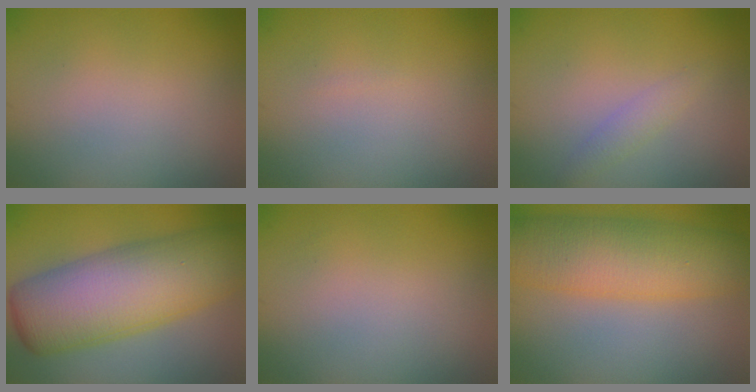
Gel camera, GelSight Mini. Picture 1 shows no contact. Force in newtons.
{"total": 0.0}
{"total": 1.3, "press": 1.3, "slide": 0.1}
{"total": 12.2, "press": 12.2, "slide": 0.2}
{"total": 0.0}
{"total": 8.8, "press": 8.8, "slide": 0.2}